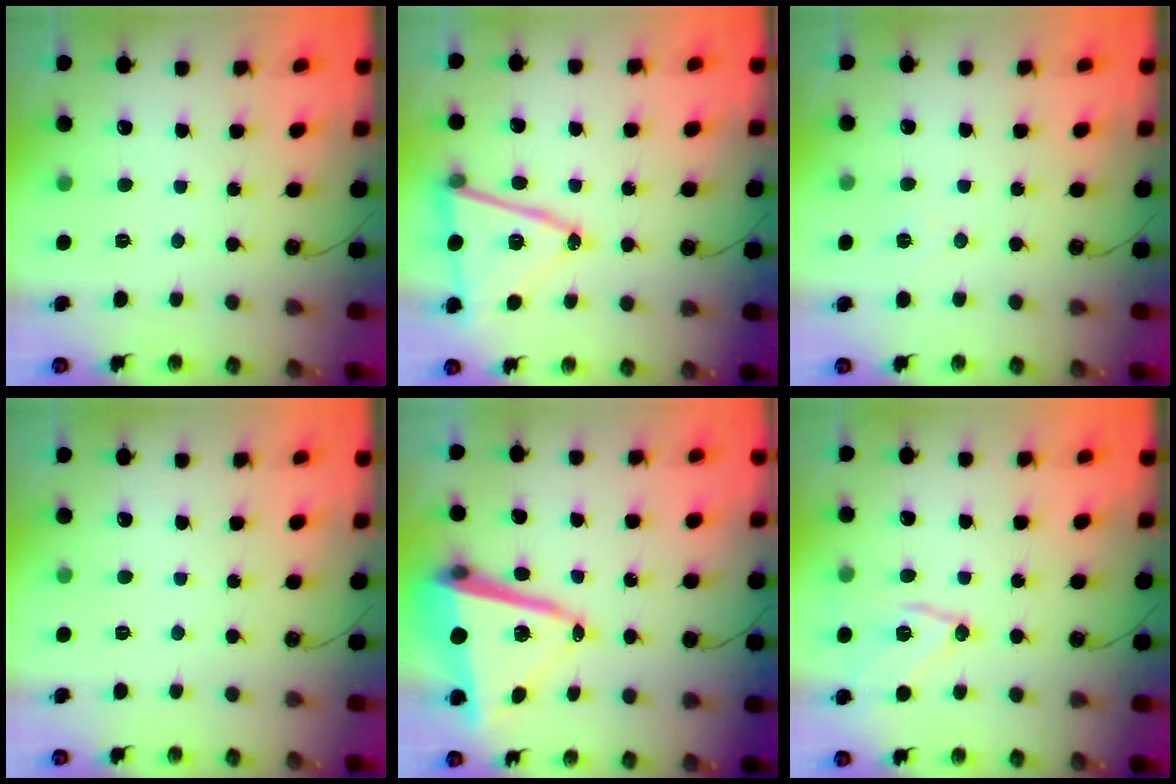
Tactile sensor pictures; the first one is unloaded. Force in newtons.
{"total": 15.8, "press": 15.4, "slide": 3.7}
{"total": 6.1, "press": 4.0, "slide": 4.6}
{"total": 0.0}
{"total": 14.2, "press": 14.0, "slide": 2.5}
{"total": 12.6, "press": 12.6, "slide": 0.7}